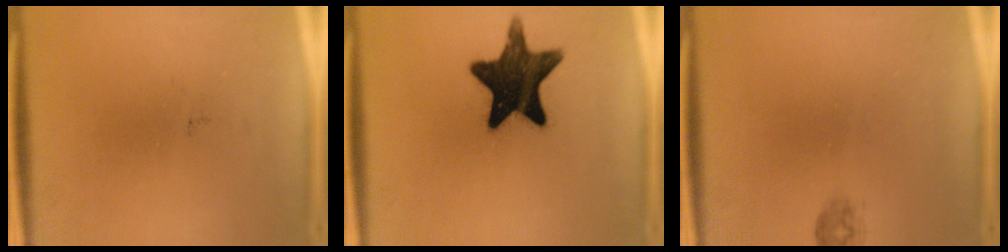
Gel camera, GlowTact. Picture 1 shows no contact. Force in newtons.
{"total": 15.6}
{"total": 0.8}